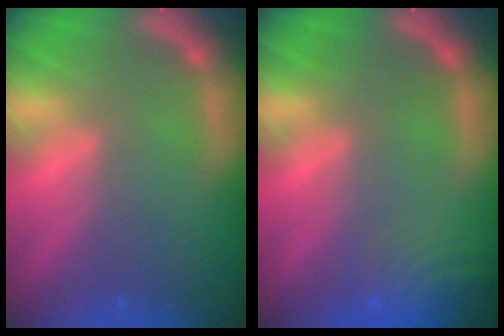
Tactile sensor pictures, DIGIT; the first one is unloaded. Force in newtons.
{"total": 6.5}